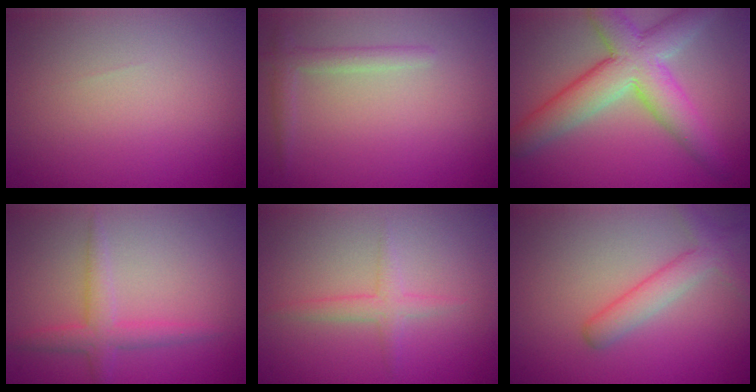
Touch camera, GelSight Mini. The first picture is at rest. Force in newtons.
{"total": 1.7, "press": 1.6, "slide": 0.1}
{"total": 7.5, "press": 7.5, "slide": 0.6}
{"total": 2.5, "press": 2.5, "slide": 0.1}
{"total": 1.6, "press": 1.6, "slide": 0.1}
{"total": 3.1, "press": 3.1, "slide": 0.1}